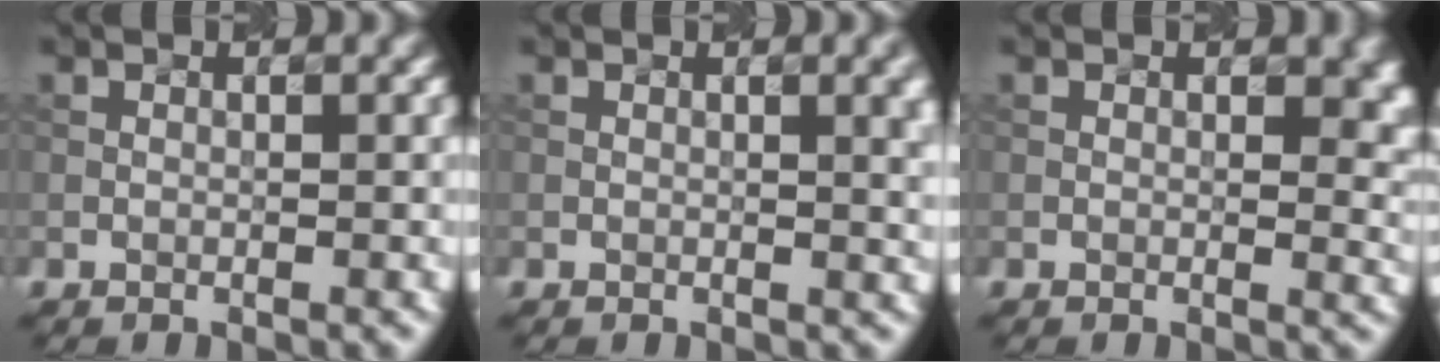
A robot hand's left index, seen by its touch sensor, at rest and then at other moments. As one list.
[{"total": 3.6, "force": [0.9, 1.3, 3.3], "torque": [-0.027, 0.011, 0.013]}, {"total": 3.1, "force": [0.9, 1.5, 2.6], "torque": [-0.023, -0.003, 0.020]}]